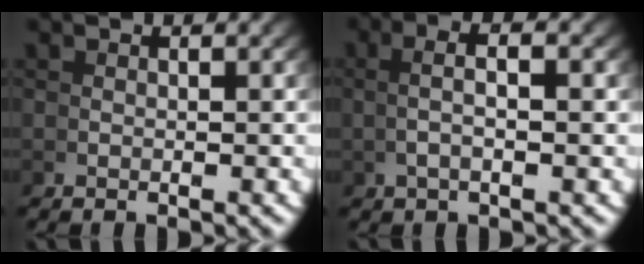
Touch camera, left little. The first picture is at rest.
{"total": 2.8, "force": [0.8, 0.4, 2.7], "torque": [-0.044, 0.013, 0.014]}